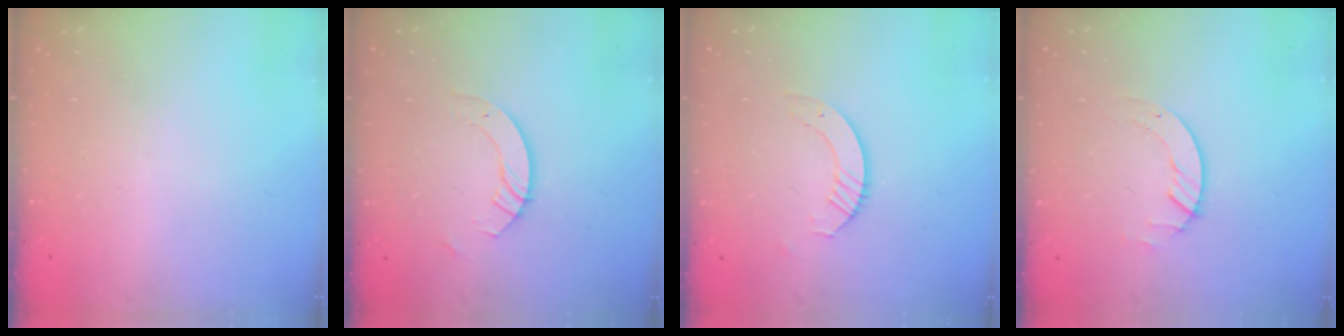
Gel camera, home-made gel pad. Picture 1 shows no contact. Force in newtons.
{"total": 4.8, "press": 4.8, "slide": 0.4}
{"total": 3.2, "press": 3.2, "slide": 0.3}
{"total": 2.0, "press": 2.0, "slide": 0.2}